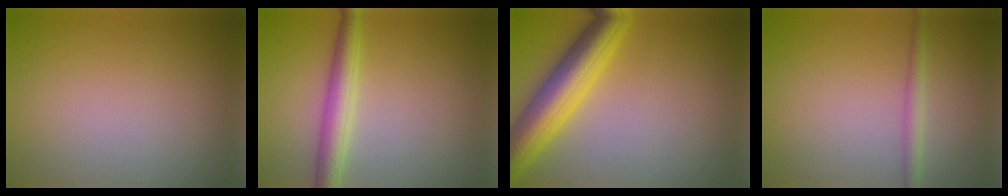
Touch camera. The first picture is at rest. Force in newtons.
{"total": 3.5, "press": 3.5, "slide": 0.0}
{"total": 7.3, "press": 7.3, "slide": 0.2}
{"total": 1.7, "press": 1.7, "slide": 0.1}